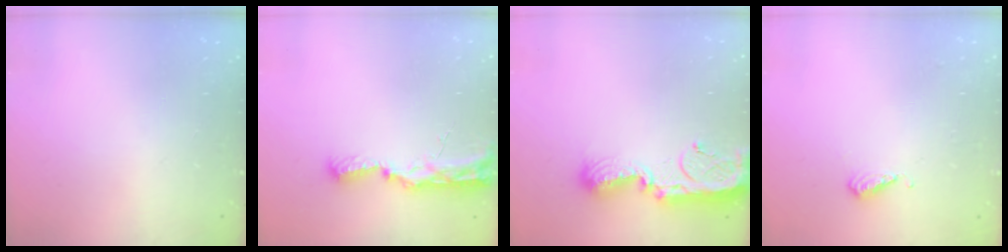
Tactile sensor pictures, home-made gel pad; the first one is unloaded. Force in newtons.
{"total": 10.5, "press": 9.6, "slide": 4.3}
{"total": 11.2, "press": 11.2, "slide": 1.0}
{"total": 5.0, "press": 4.8, "slide": 1.3}